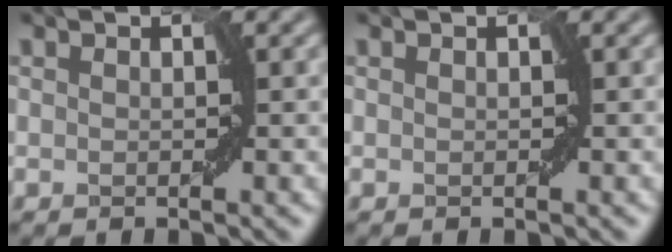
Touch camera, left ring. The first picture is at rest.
{"total": 0.0}